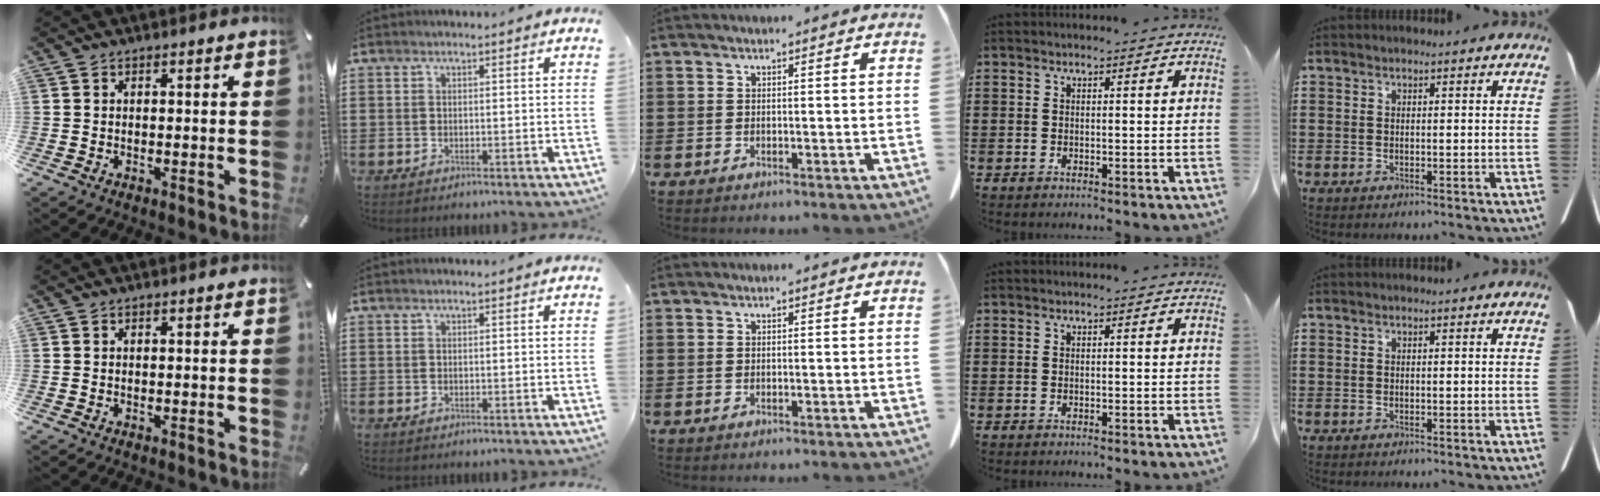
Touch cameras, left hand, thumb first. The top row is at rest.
{}